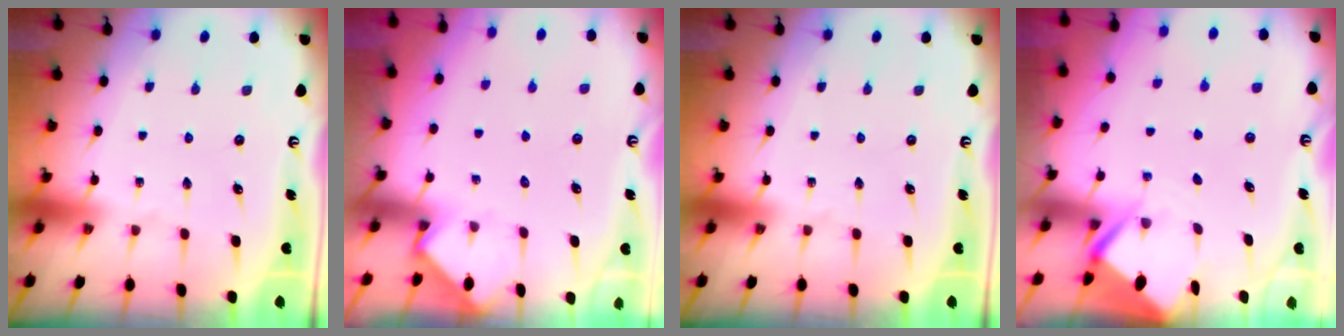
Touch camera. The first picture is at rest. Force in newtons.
{"total": 2.6, "press": 2.6, "slide": 0.4}
{"total": 0.0}
{"total": 3.4, "press": 3.4, "slide": 0.3}